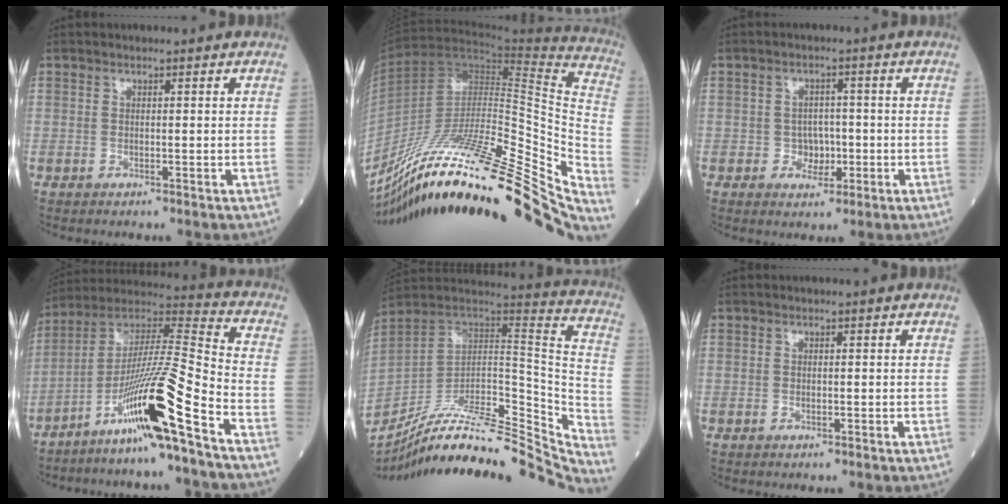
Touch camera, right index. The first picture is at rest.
{"total": 34.2, "force": [-26.2, 2.6, 21.8], "torque": [-0.244, -0.022, -0.410]}
{"total": 3.4, "force": [-0.7, 2.8, 1.8], "torque": [-0.021, 0.008, -0.005]}
{"total": 16.0, "force": [-8.8, -1.7, 13.2], "torque": [-0.257, -0.008, -0.159]}
{"total": 34.2, "force": [-31.1, 3.6, 13.9], "torque": [-0.149, -0.019, -0.442]}
{"total": 0.0}